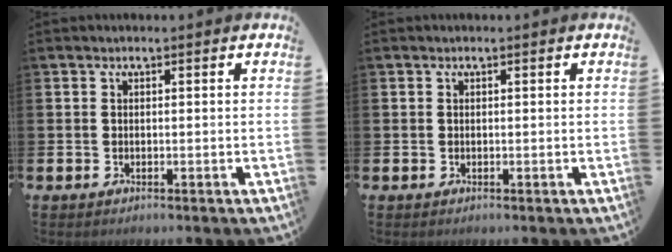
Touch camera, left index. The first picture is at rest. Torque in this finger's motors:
{"motor_torque": [0.00, 0.00, 0.00, 0.01]}